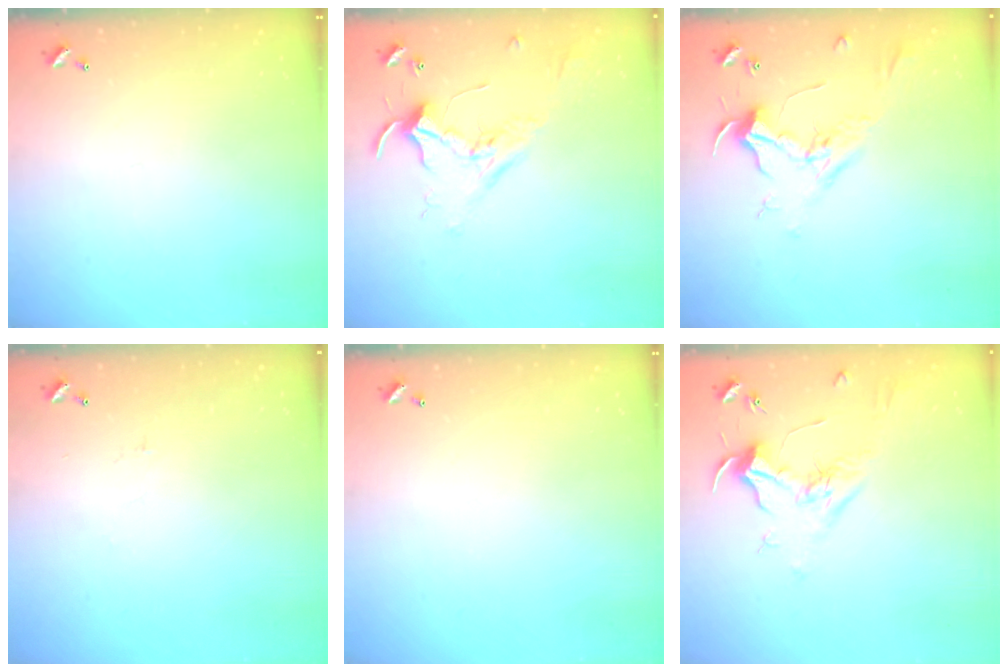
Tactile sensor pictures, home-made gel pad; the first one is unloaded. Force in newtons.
{"total": 2.1, "press": 2.1, "slide": 0.5}
{"total": 2.4, "press": 2.3, "slide": 0.8}
{"total": 1.5, "press": 1.3, "slide": 0.6}
{"total": 0.0}
{"total": 1.8, "press": 1.7, "slide": 0.7}